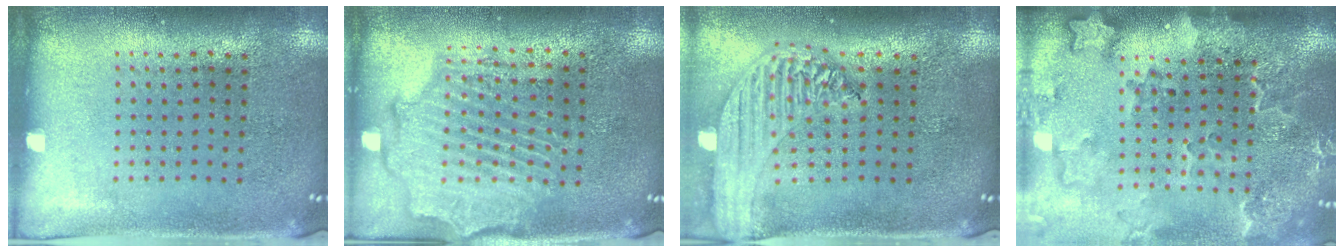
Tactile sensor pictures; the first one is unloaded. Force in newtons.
{"total": 2.3, "press": 2.2, "slide": 0.6}
{"total": 2.2, "press": 2.0, "slide": 1.0}
{"total": 2.9, "press": 2.3, "slide": 1.8}